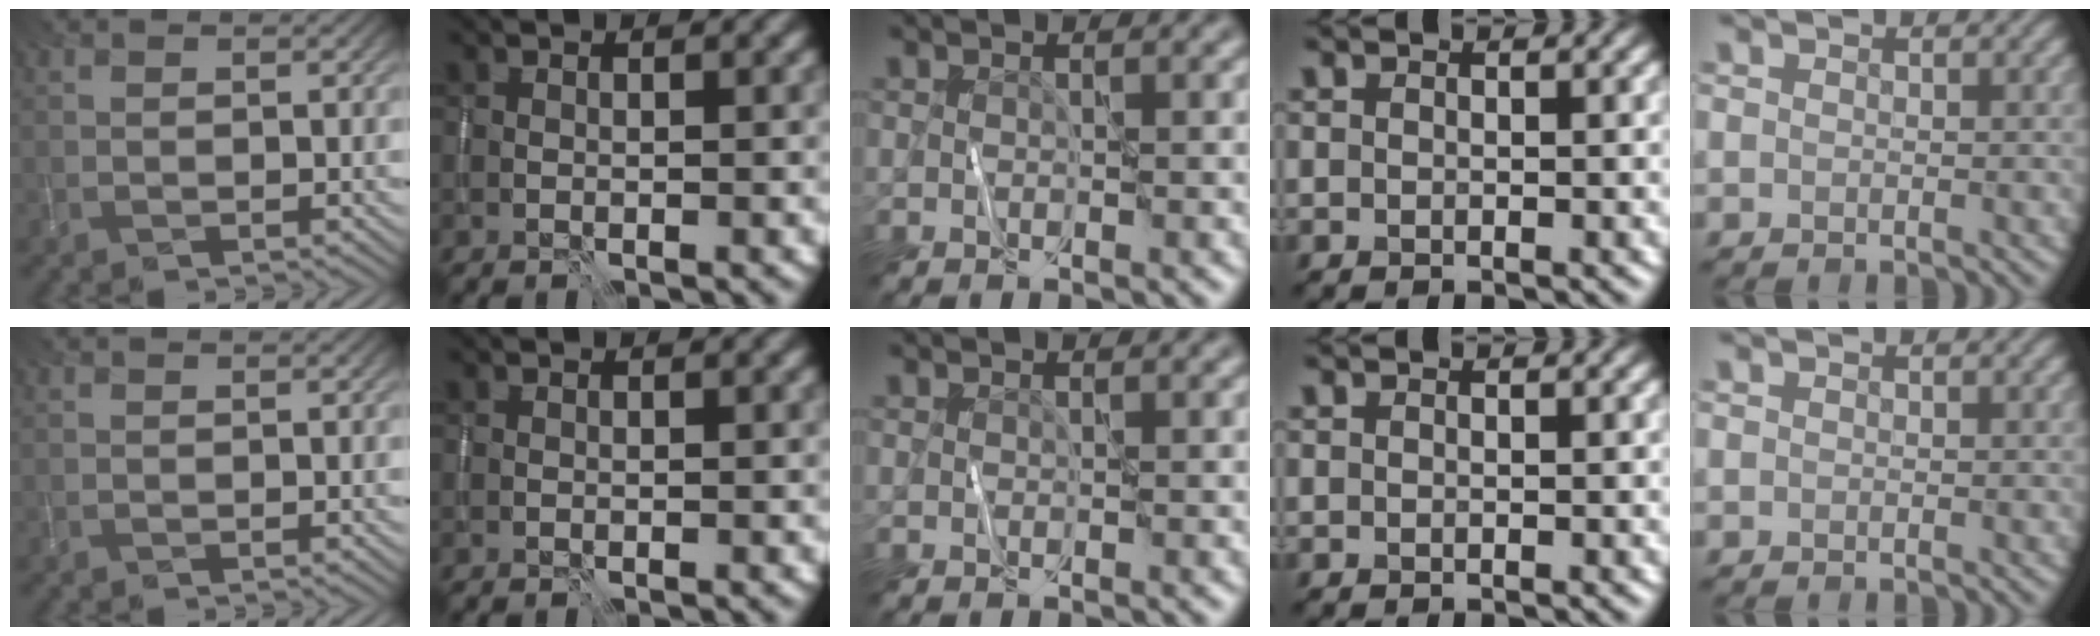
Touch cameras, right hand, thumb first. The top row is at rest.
{}